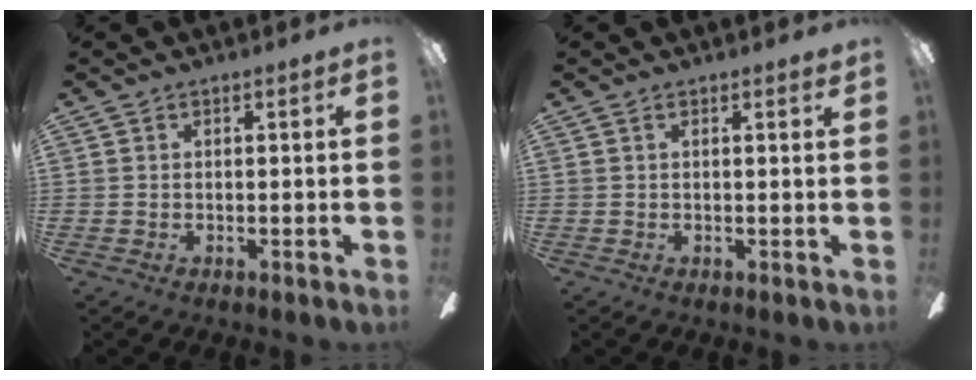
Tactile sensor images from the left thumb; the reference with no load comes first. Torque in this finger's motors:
{"motor_torque": [0.00, 0.00, -0.12, 0.10, 0.00]}